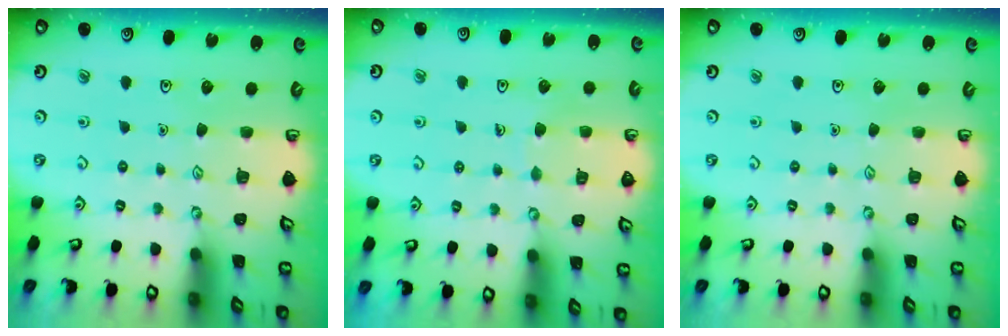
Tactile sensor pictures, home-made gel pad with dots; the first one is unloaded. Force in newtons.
{"total": 3.3, "press": 3.3, "slide": 0.2}
{"total": 0.0}